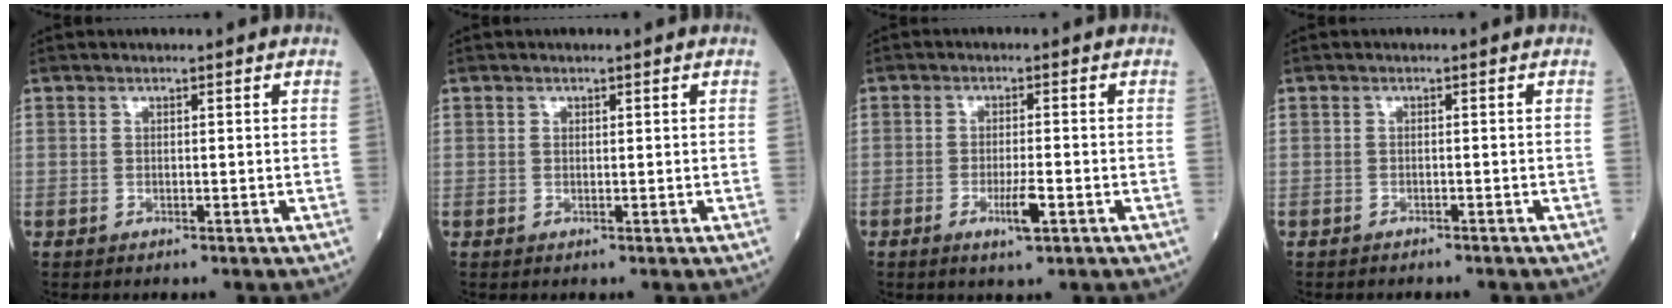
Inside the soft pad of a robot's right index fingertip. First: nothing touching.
{"total": 0.0}
{"total": 3.8, "force": [-1.5, 0.4, 3.5], "torque": [-0.067, -0.004, -0.022]}
{"total": 1.9, "force": [-1.8, 0.4, 0.5], "torque": [-0.011, -0.003, -0.022]}